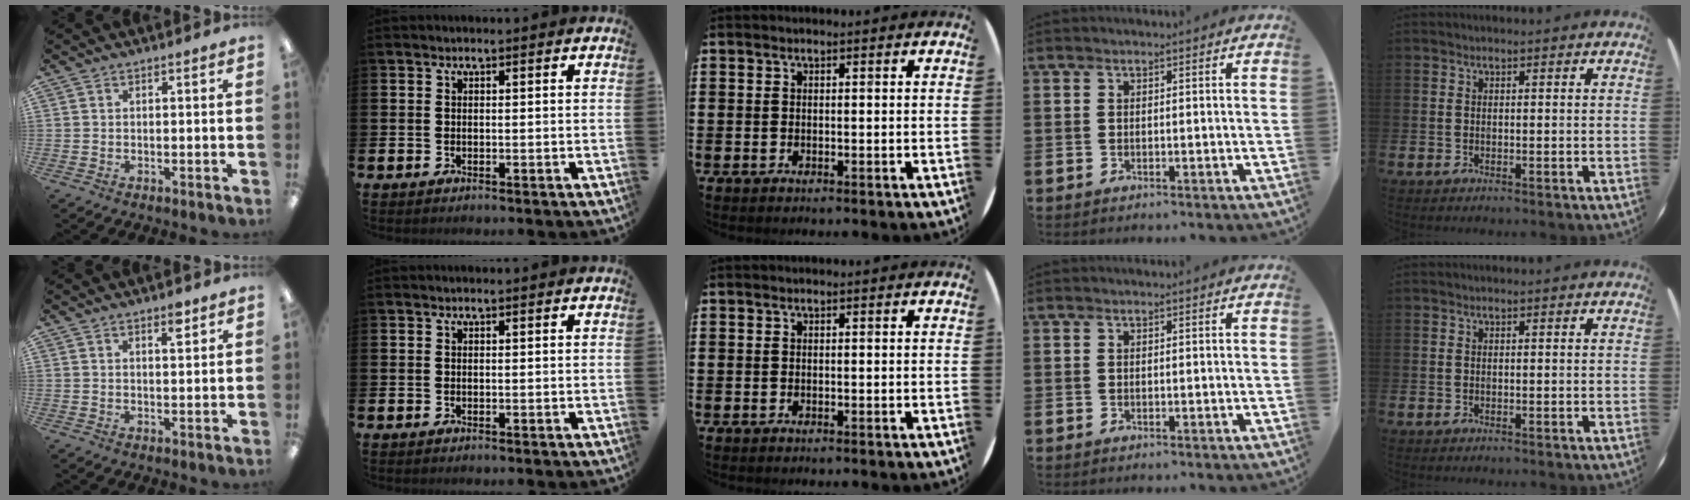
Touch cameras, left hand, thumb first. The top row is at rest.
{"thumb": {"total": 3.1, "force": [2.3, 0.8, 2.0], "torque": [-0.029, -0.006, 0.037]}}